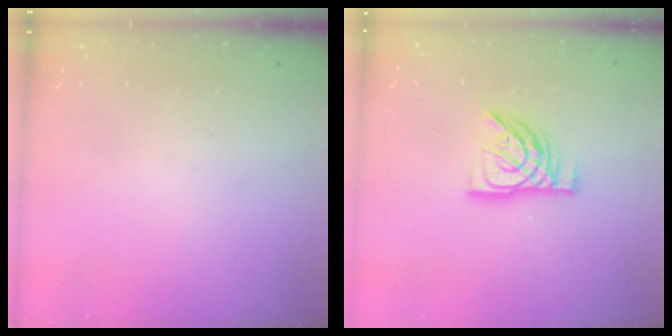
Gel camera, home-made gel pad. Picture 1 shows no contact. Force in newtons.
{"total": 12.8, "press": 12.7, "slide": 1.5}